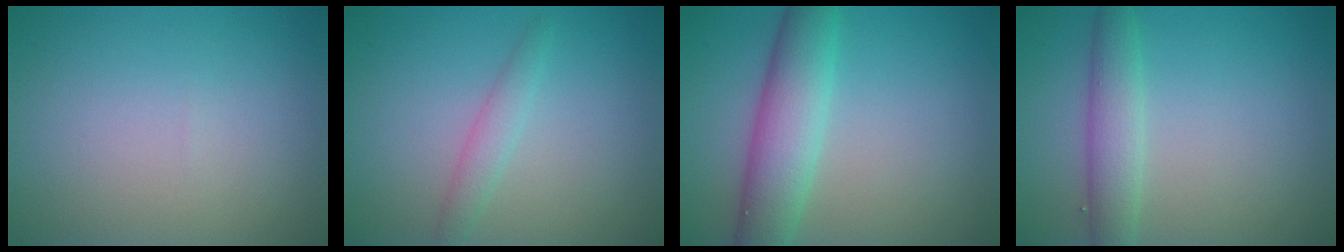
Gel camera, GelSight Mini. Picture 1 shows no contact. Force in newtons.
{"total": 1.7, "press": 1.7, "slide": 0.1}
{"total": 5.6, "press": 5.6, "slide": 0.1}
{"total": 3.2, "press": 3.2, "slide": 0.2}